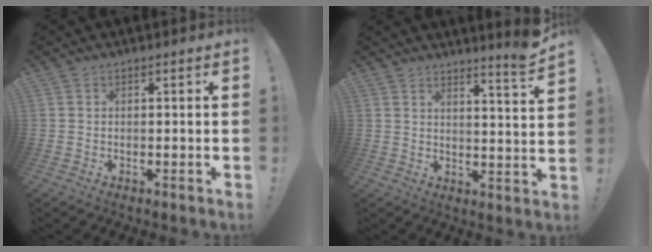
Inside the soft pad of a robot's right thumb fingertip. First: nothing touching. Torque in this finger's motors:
{"motor_torque": [-0.03, 0.03, 0.00, 0.01, 0.00]}